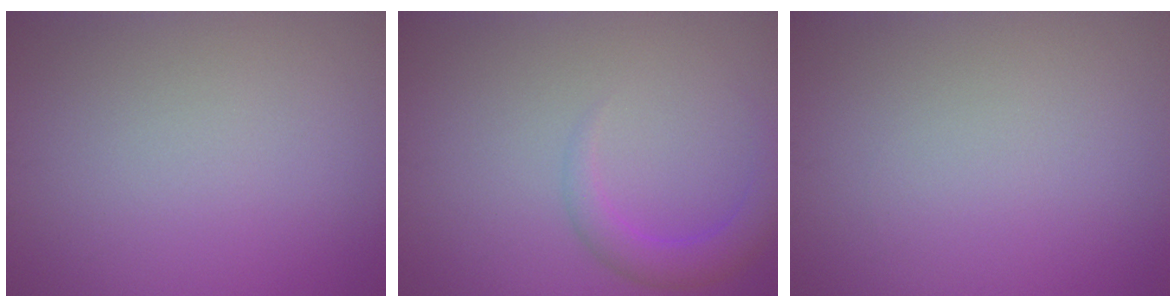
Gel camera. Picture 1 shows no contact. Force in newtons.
{"total": 2.7, "press": 2.7, "slide": 0.2}
{"total": 0.0}